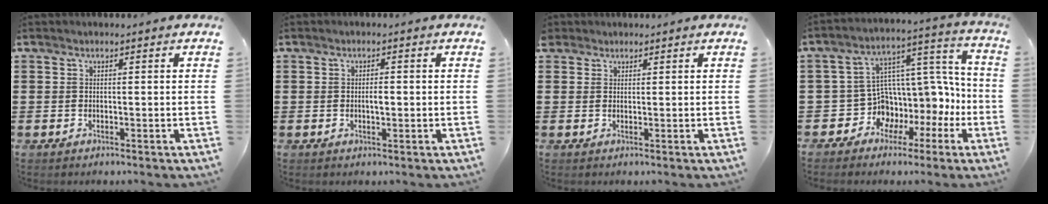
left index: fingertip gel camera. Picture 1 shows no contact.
{"total": 1.7, "force": [-0.1, 0.5, 1.6], "torque": [-0.031, 0.001, -0.003]}
{"total": 1.4, "force": [1.1, 0.8, 0.1], "torque": [-0.006, 0.005, 0.023]}
{"total": 6.9, "force": [-0.7, 6.2, 3.0], "torque": [-0.075, -0.035, -0.008]}